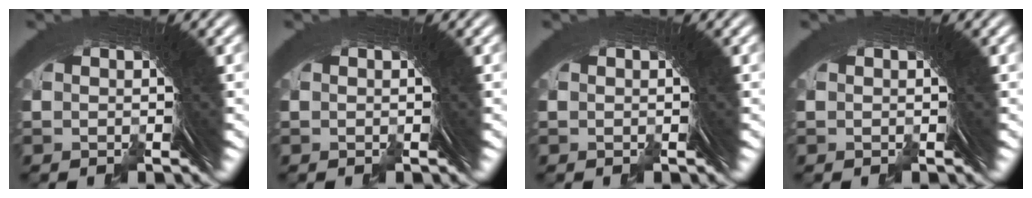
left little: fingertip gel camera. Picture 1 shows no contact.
{"total": 0.0}
{"total": 0.0}
{"total": 0.0}